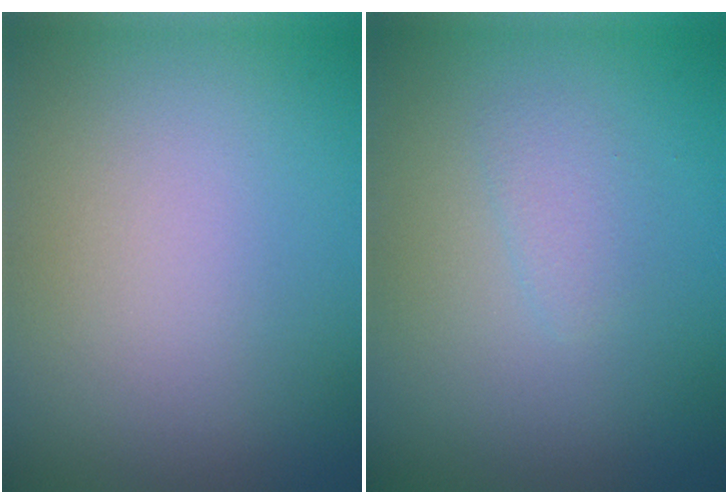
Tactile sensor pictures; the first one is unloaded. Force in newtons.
{"total": 1.1, "press": 1.1, "slide": 0.0}